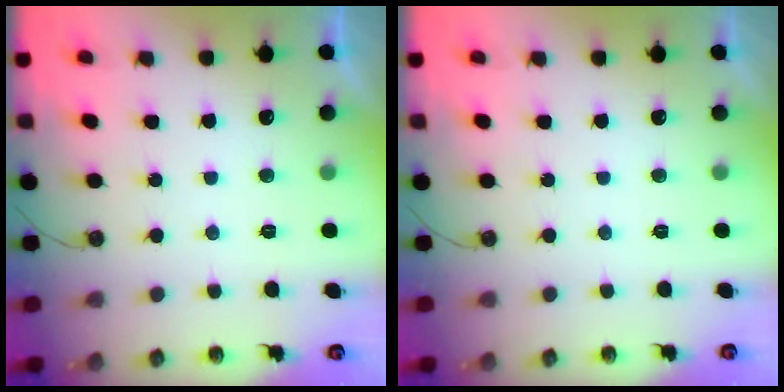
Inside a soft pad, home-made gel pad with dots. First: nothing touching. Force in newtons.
{"total": 0.0}